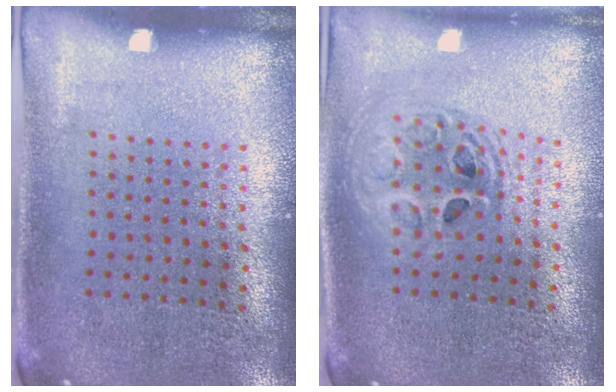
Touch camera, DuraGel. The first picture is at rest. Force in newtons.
{"total": 1.8, "press": 1.5, "slide": 1.0}